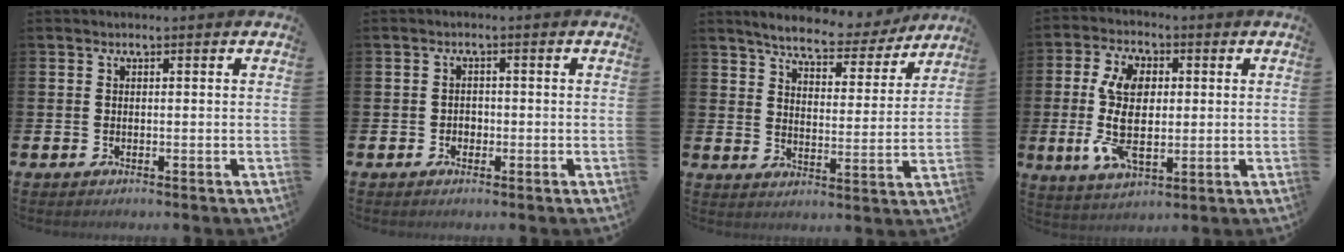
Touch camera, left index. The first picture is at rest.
{"total": 1.3, "force": [-0.4, 1.1, 0.4], "torque": [-0.002, 0.001, -0.011]}
{"total": 5.8, "force": [5.5, 1.2, 1.3], "torque": [-0.035, -0.040, 0.089]}
{"total": 10.1, "force": [0.8, 5.6, 8.3], "torque": [-0.167, 0.001, 0.010]}